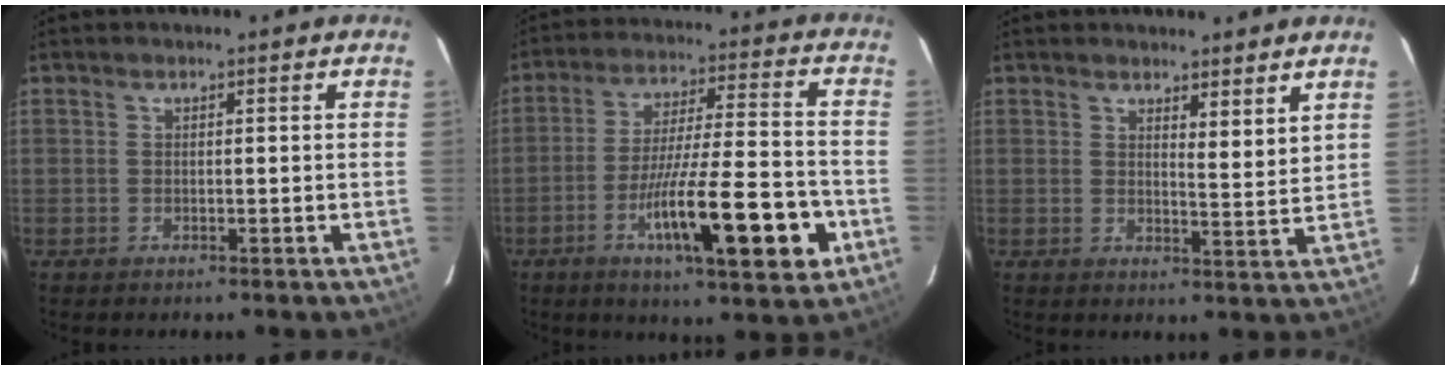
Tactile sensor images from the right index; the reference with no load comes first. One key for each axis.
{"total": 17.2, "fx": -6.5, "fy": 1.9, "fz": 15.8, "tx": -0.246, "ty": -0.006, "tz": -0.096}
{"total": 3.8, "fx": 3.2, "fy": 0.6, "fz": 2.1, "tx": -0.034, "ty": -0.024, "tz": 0.045}